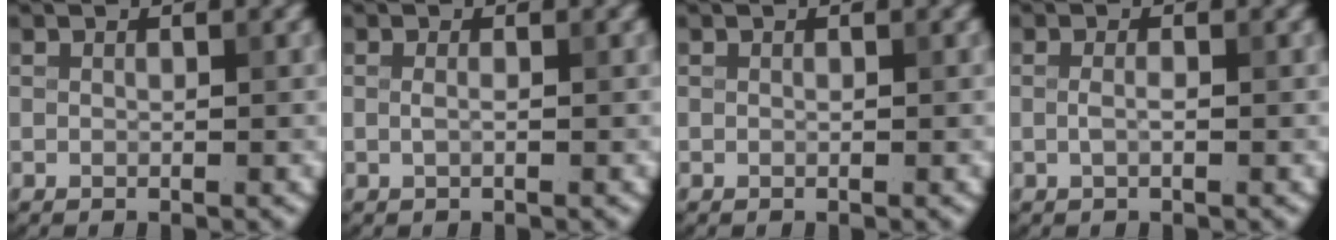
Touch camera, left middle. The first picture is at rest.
{"total": 0.7, "force": [0.0, 0.2, 0.7], "torque": [-0.015, -0.002, -0.001]}
{"total": 0.0}
{"total": 1.0, "force": [-0.1, 0.3, 1.0], "torque": [-0.021, -0.001, -0.004]}